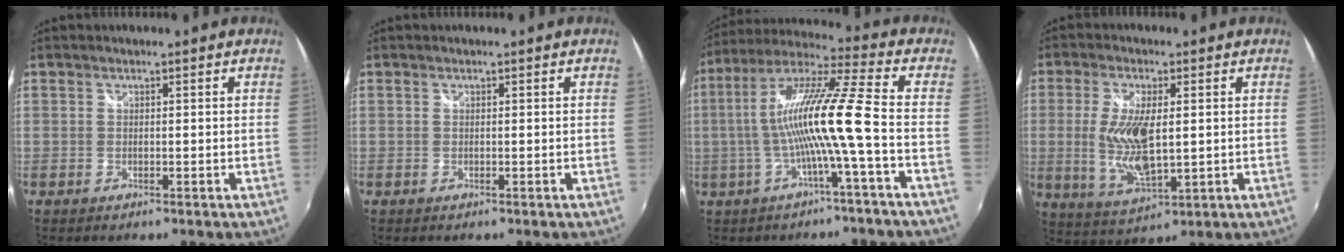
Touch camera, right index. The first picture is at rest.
{"total": 0.0}
{"total": 13.4, "force": [-2.6, -1.4, 13.0], "torque": [-0.232, 0.004, -0.045]}
{"total": 10.8, "force": [0.0, 4.2, 10.0], "torque": [-0.196, -0.013, 0.008]}